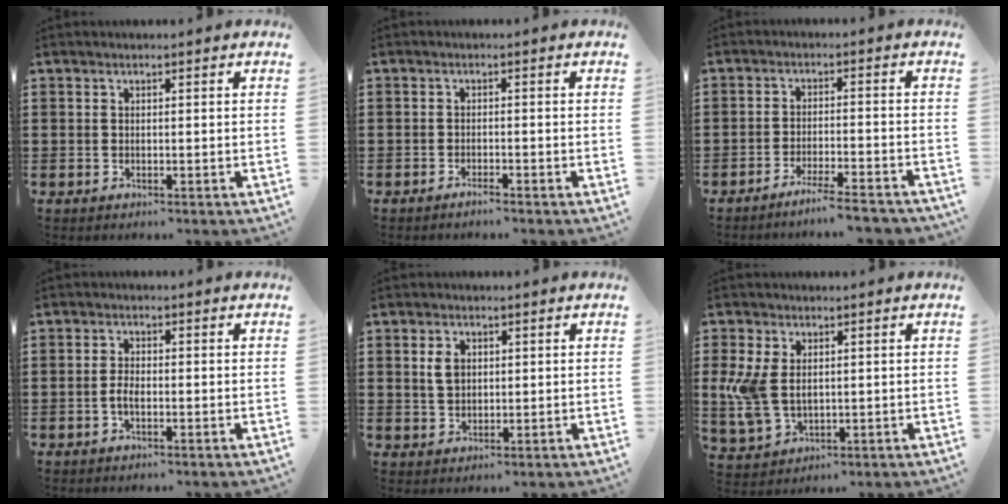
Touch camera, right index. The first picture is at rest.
{"total": 1.3, "force": [-1.1, 0.1, 0.5], "torque": [-0.010, -0.002, -0.021]}
{"total": 4.5, "force": [-4.0, -0.3, 1.9], "torque": [-0.031, -0.006, -0.076]}
{"total": 2.1, "force": [-0.7, 0.8, 1.8], "torque": [-0.050, -0.004, -0.018]}
{"total": 3.3, "force": [0.8, 2.2, 2.3], "torque": [-0.053, 0.010, 0.013]}
{"total": 6.6, "force": [0.8, 4.3, 5.0], "torque": [-0.135, 0.001, 0.009]}